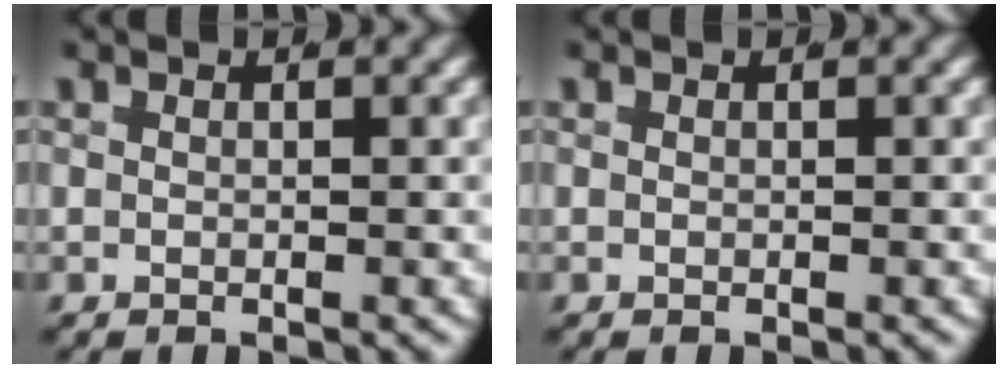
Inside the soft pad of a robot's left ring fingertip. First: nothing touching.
{"total": 0.0}